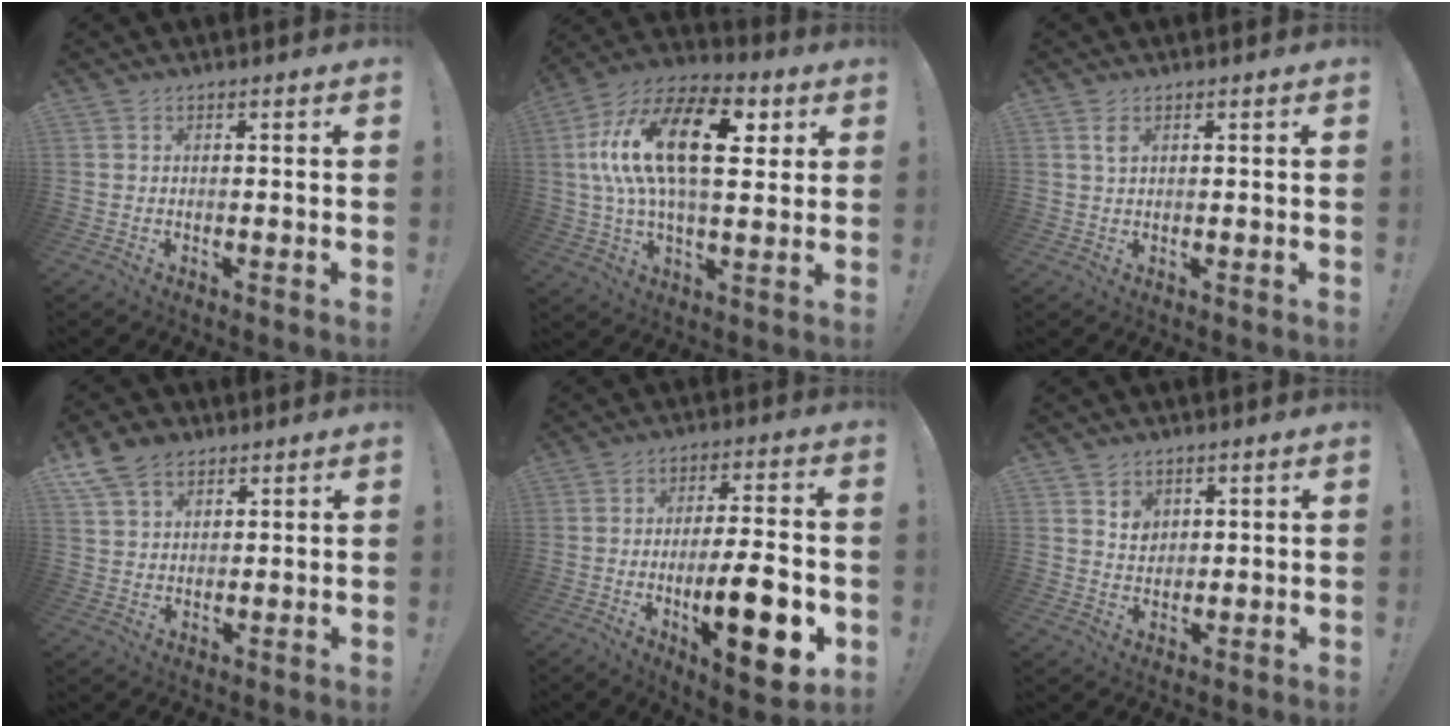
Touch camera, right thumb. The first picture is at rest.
{"total": 23.4, "force": [5.4, 11.7, 19.5], "torque": [-0.344, -0.008, 0.081]}
{"total": 2.2, "force": [1.0, 1.0, 1.7], "torque": [-0.031, 0.000, 0.015]}
{"total": 9.4, "force": [6.0, 6.1, 3.8], "torque": [-0.072, -0.021, 0.120]}
{"total": 20.9, "force": [-5.9, 6.9, 18.9], "torque": [-0.286, 0.017, -0.086]}
{"total": 4.5, "force": [2.7, 3.6, 1.0], "torque": [-0.003, -0.019, 0.045]}